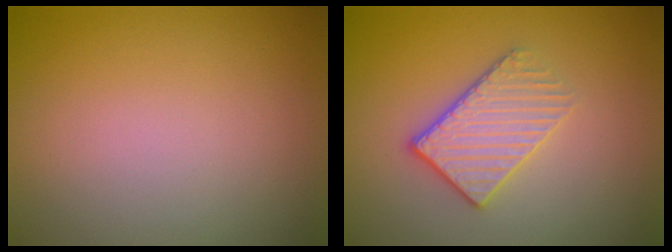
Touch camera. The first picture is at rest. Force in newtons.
{"total": 3.6, "press": 3.1, "slide": 1.7}